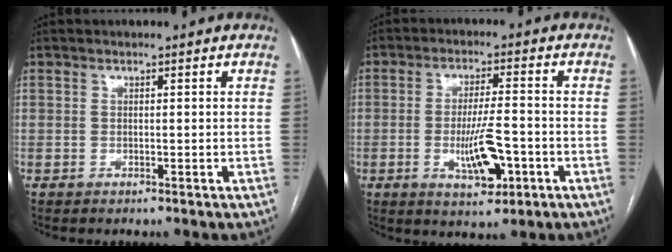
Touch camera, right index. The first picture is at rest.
{"total": 8.1, "force": [-2.6, 2.0, 7.4], "torque": [-0.134, -0.007, -0.038]}